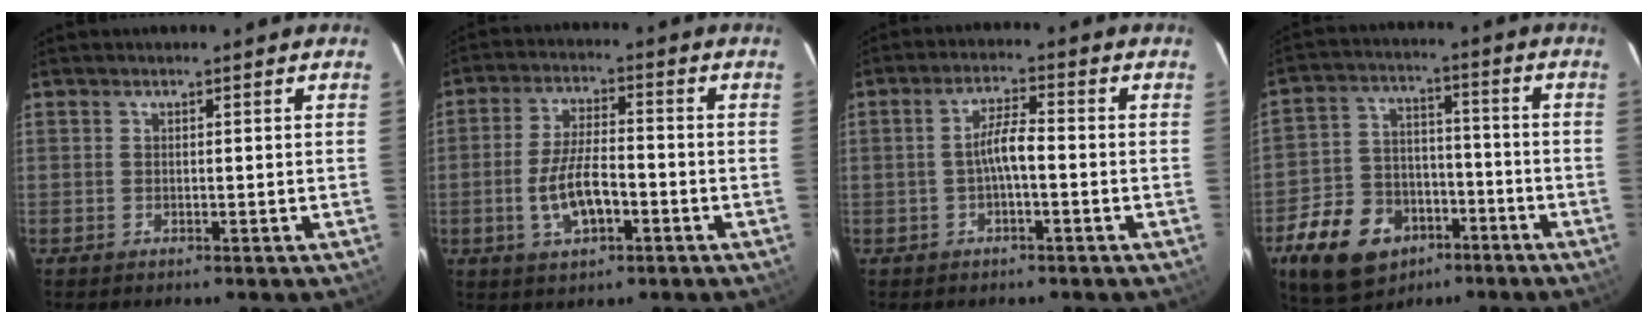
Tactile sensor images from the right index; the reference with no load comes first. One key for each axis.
{"total": 8.7, "fx": -2.8, "fy": 3.3, "fz": 7.6, "tx": -0.153, "ty": -0.001, "tz": -0.048}
{"total": 4.2, "fx": -1.1, "fy": 0.7, "fz": 4.0, "tx": -0.078, "ty": 0.011, "tz": -0.018}
{"total": 16.6, "fx": -9.2, "fy": 11.7, "fz": 7.3, "tx": -0.182, "ty": 0.023, "tz": -0.133}